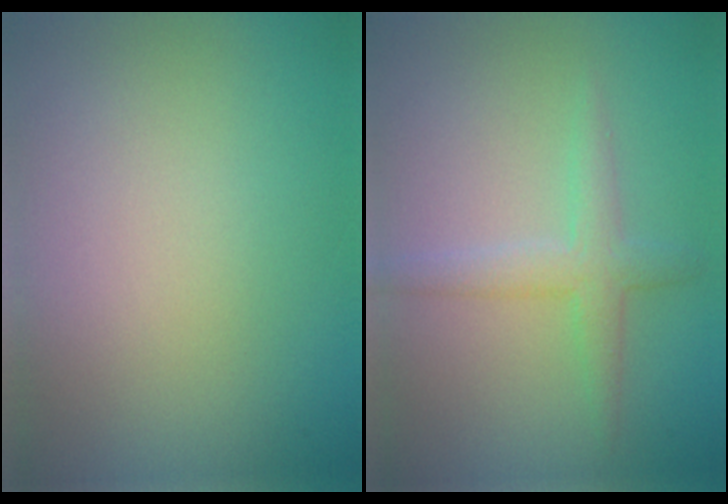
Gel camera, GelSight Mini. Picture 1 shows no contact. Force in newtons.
{"total": 2.8, "press": 2.8, "slide": 0.1}